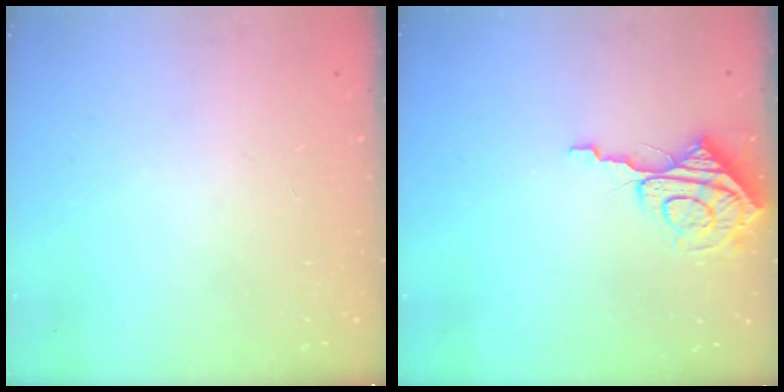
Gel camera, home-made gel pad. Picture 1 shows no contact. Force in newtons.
{"total": 9.7, "press": 9.7, "slide": 0.8}